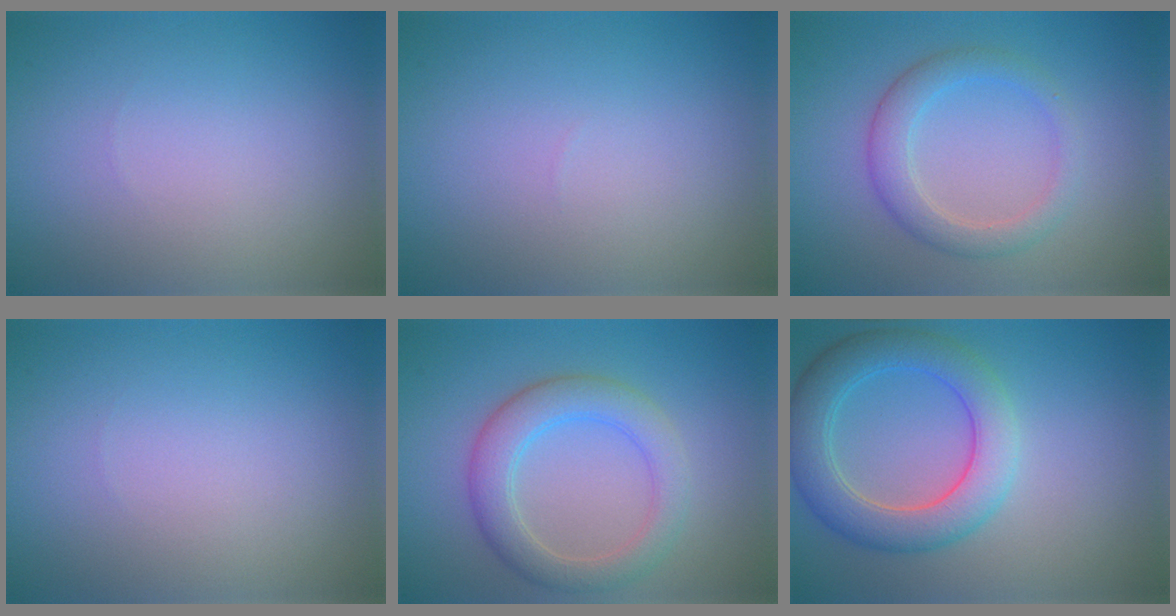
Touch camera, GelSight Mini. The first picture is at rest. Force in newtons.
{"total": 0.0}
{"total": 3.3, "press": 3.3, "slide": 0.2}
{"total": 0.0}
{"total": 4.5, "press": 4.5, "slide": 0.1}
{"total": 5.7, "press": 5.7, "slide": 0.2}